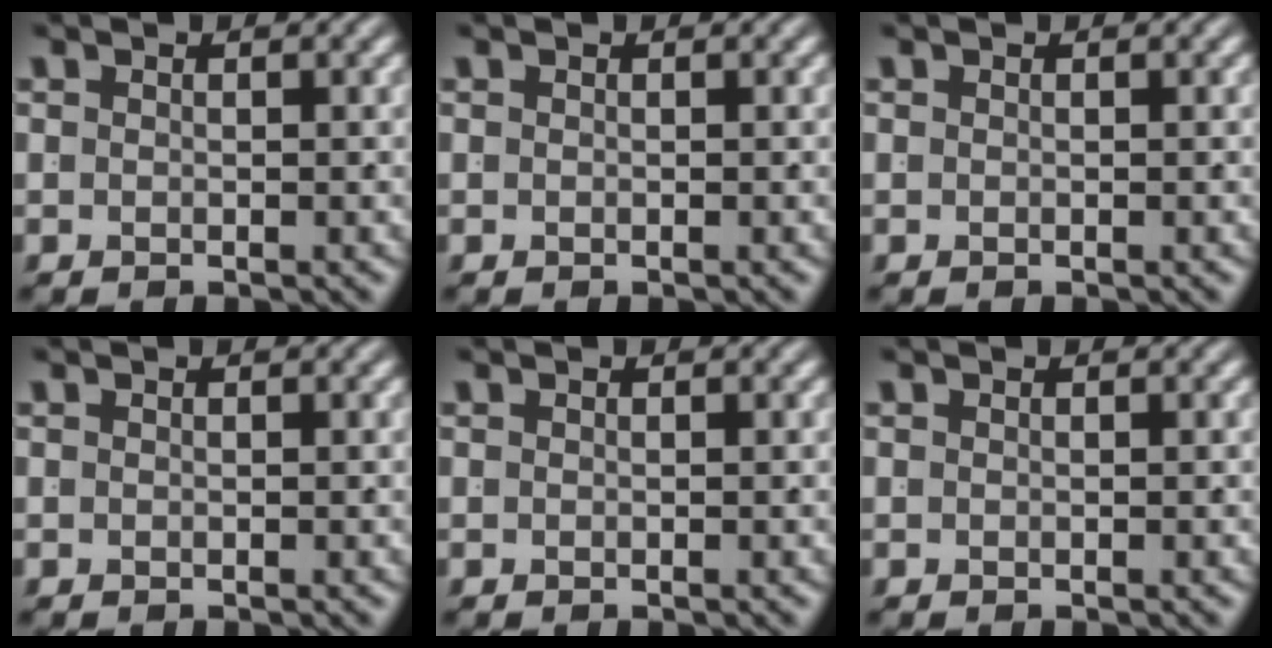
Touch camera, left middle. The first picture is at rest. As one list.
[{"total": 0.0}, {"total": 0.0}, {"total": 0.0}, {"total": 0.0}, {"total": 0.0}]